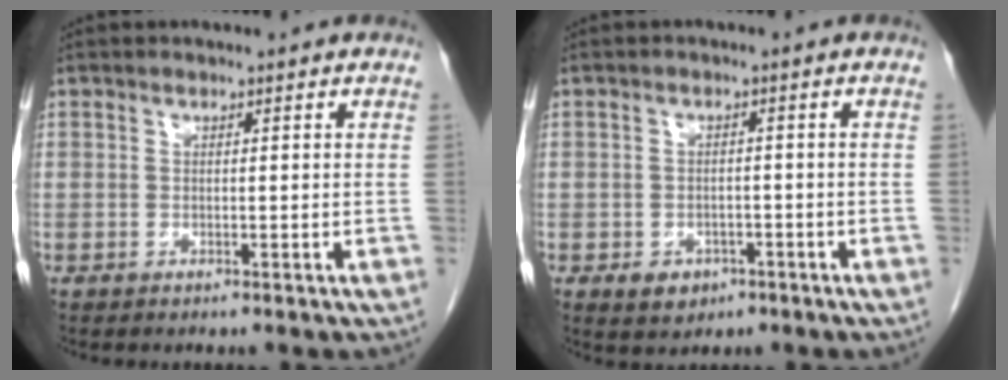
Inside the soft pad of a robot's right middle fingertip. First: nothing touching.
{"total": 3.4, "force": [-1.7, 2.6, 1.4], "torque": [-0.020, 0.003, -0.015]}